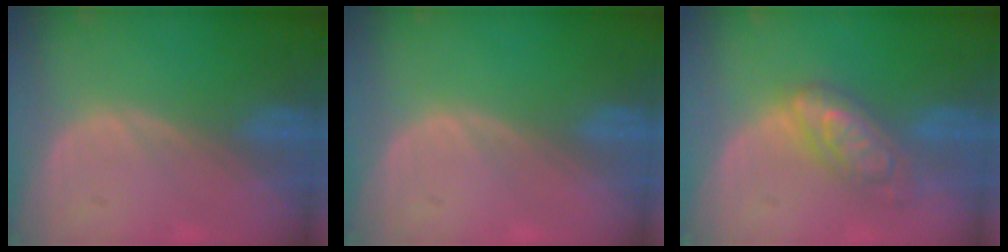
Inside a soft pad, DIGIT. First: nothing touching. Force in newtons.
{"total": 0.0}
{"total": 6.4, "press": 6.4, "slide": 0.5}